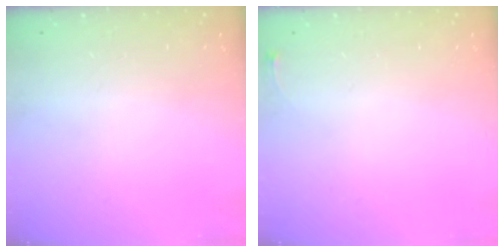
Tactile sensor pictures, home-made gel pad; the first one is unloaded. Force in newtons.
{"total": 2.6, "press": 2.6, "slide": 0.6}